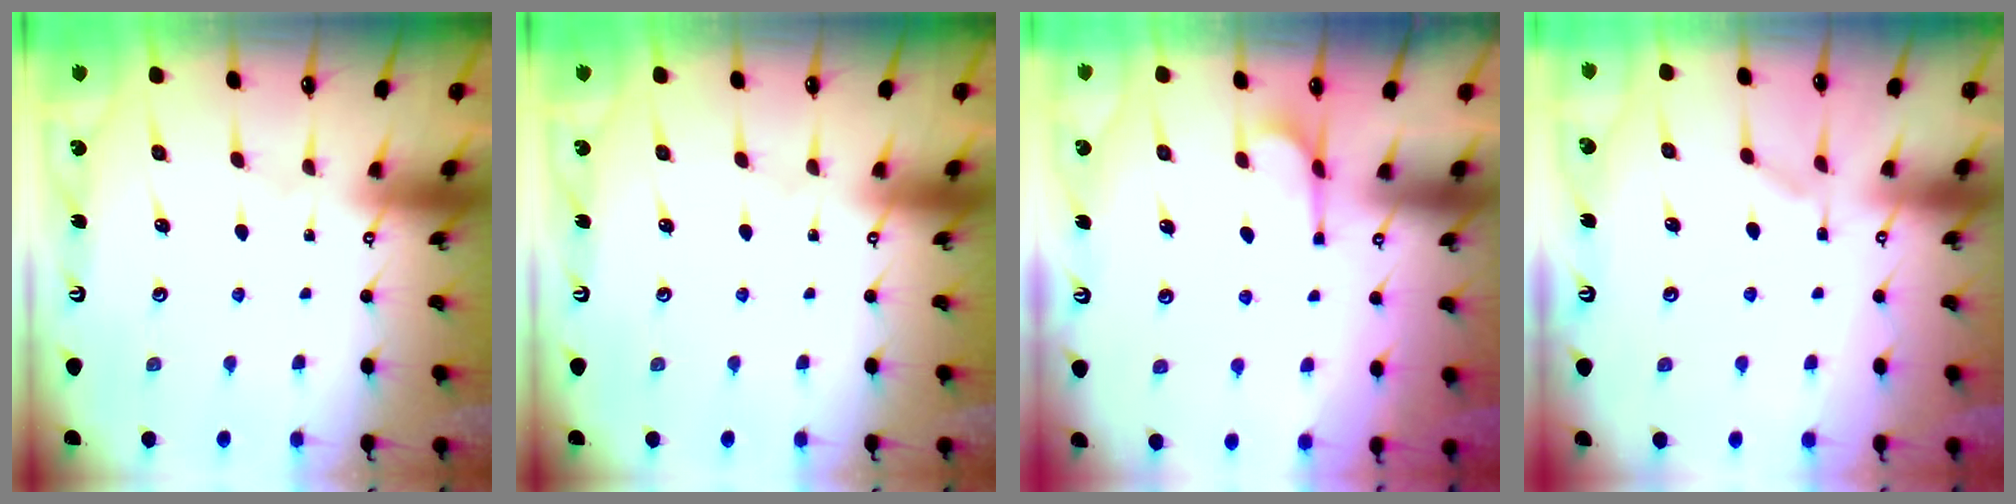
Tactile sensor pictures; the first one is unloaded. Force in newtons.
{"total": 0.0}
{"total": 2.2, "press": 1.8, "slide": 1.2}
{"total": 1.4, "press": 0.1, "slide": 1.4}